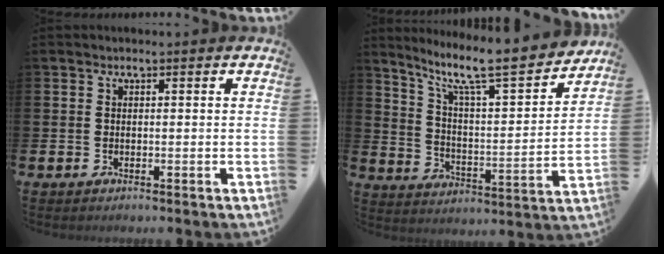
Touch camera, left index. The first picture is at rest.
{"total": 10.2, "force": [8.8, 1.4, 5.0], "torque": [-0.119, -0.065, 0.142]}